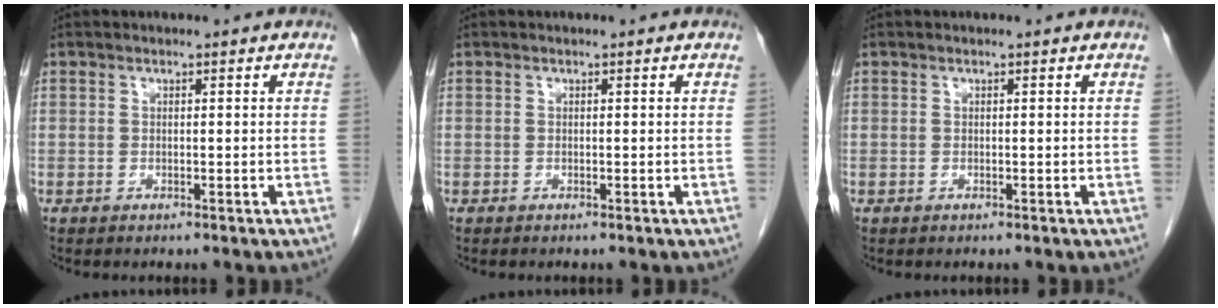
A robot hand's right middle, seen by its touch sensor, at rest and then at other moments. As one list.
[{"total": 0.0}, {"total": 0.0}]